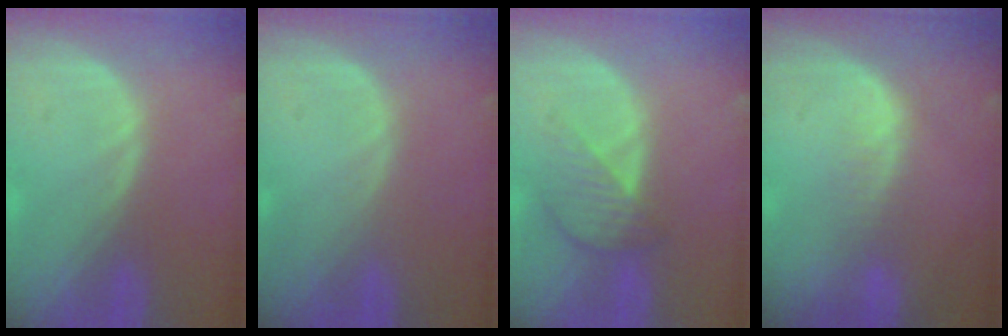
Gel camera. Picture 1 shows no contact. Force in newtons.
{"total": 0.0}
{"total": 4.2, "press": 3.8, "slide": 1.8}
{"total": 2.0, "press": 2.0, "slide": 0.1}